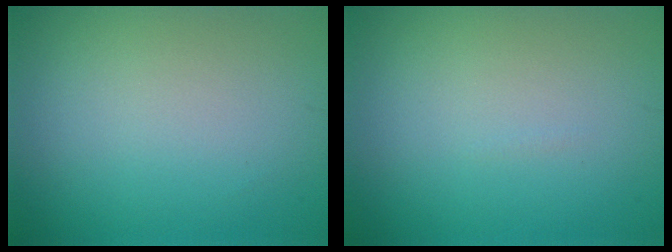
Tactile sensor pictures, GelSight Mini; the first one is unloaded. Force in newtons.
{"total": 0.0}